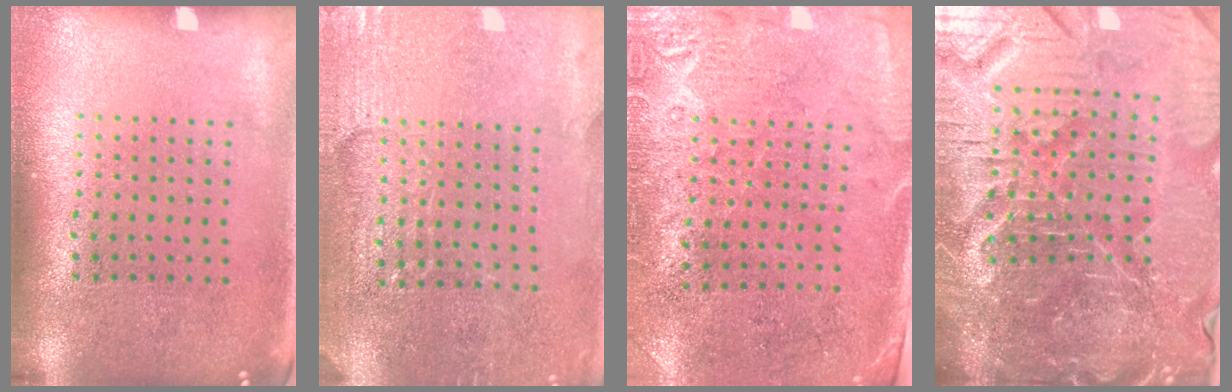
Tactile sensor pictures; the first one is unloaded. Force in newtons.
{"total": 2.9, "press": 2.8, "slide": 0.6}
{"total": 2.7, "press": 2.4, "slide": 1.4}
{"total": 7.2, "press": 6.5, "slide": 3.3}